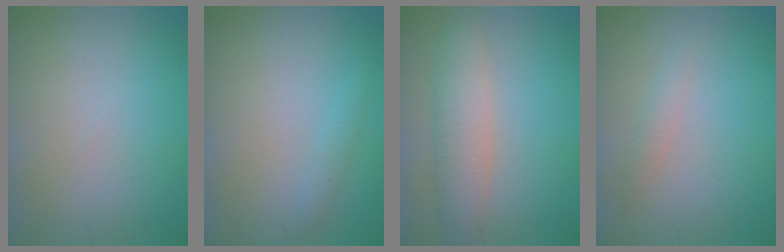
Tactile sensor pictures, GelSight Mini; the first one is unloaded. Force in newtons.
{"total": 1.0, "press": 1.0, "slide": 0.1}
{"total": 4.0, "press": 4.0, "slide": 0.1}
{"total": 0.9, "press": 0.9, "slide": 0.1}